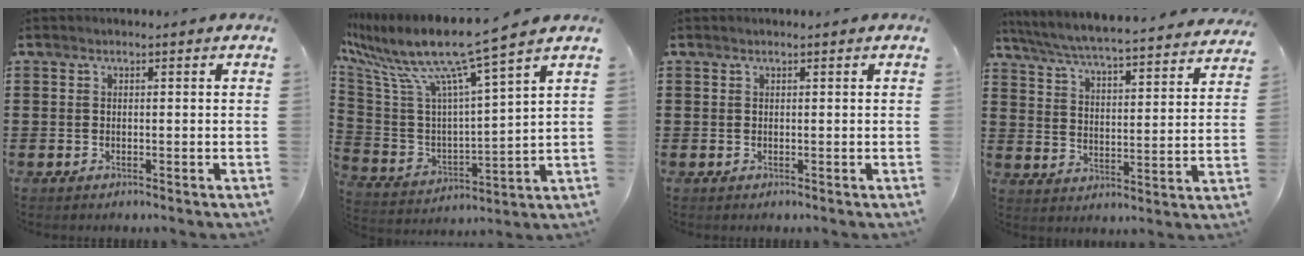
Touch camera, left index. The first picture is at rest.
{"total": 10.8, "force": [8.6, -0.4, 6.5], "torque": [-0.165, -0.065, 0.136]}
{"total": 0.0}
{"total": 5.1, "force": [4.9, -0.4, 1.4], "torque": [-0.054, -0.040, 0.077]}